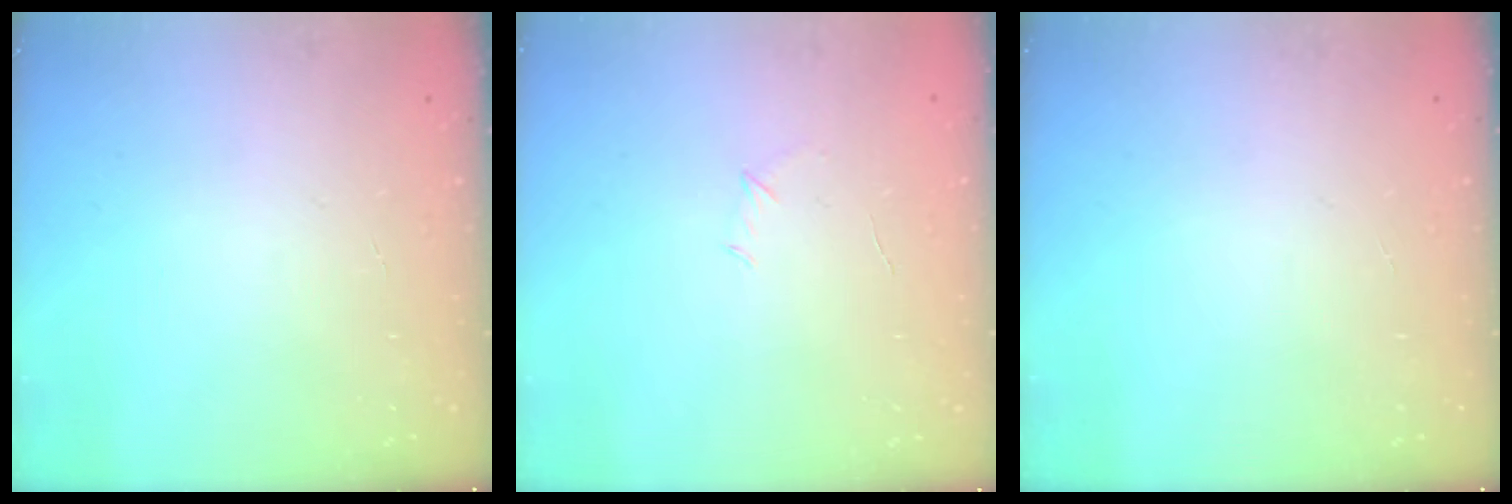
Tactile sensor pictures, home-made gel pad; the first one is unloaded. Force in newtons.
{"total": 3.8, "press": 3.6, "slide": 1.0}
{"total": 0.0}